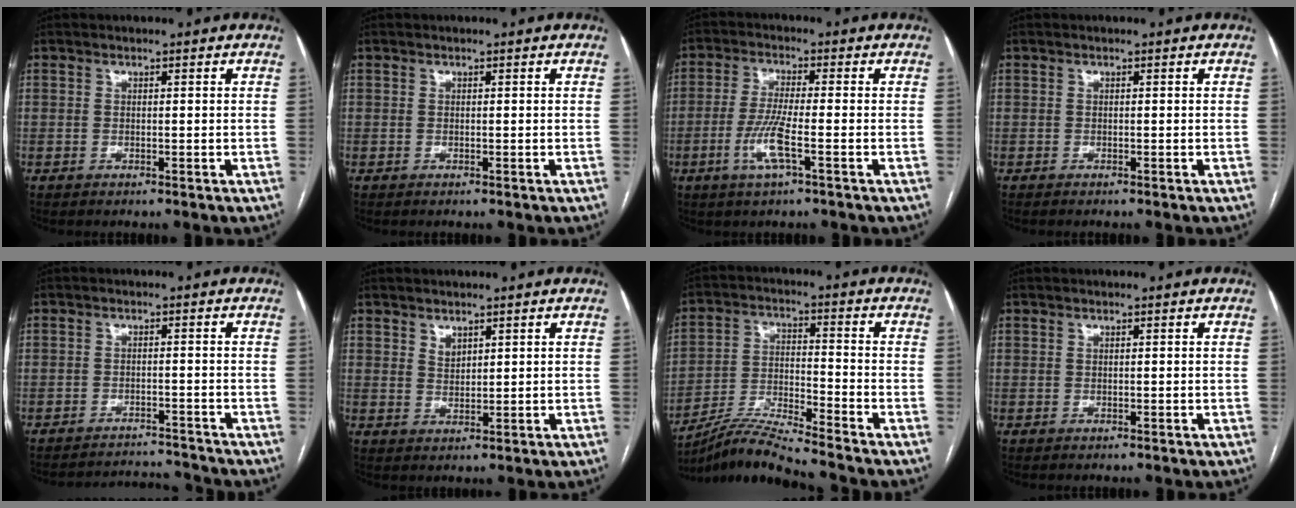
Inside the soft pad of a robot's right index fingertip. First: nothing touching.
{"total": 0.0}
{"total": 6.4, "force": [-2.3, 0.2, 6.0], "torque": [-0.124, -0.009, -0.047]}
{"total": 0.7, "force": [-0.6, 0.1, 0.2], "torque": [-0.002, -0.001, -0.010]}
{"total": 5.8, "force": [-5.7, -0.1, -1.2], "torque": [0.011, 0.007, -0.085]}
{"total": 2.0, "force": [1.4, 1.0, 0.9], "torque": [-0.016, -0.003, 0.031]}
{"total": 9.6, "force": [-8.9, -1.5, 3.3], "torque": [-0.069, -0.008, -0.164]}
{"total": 0.0}